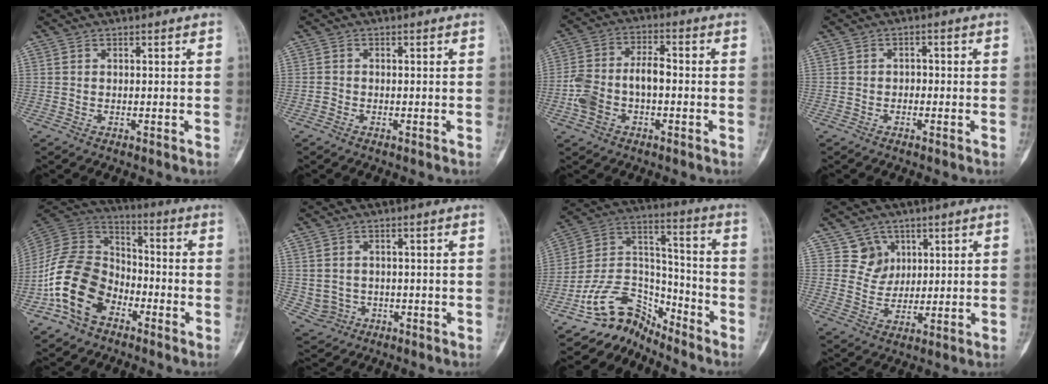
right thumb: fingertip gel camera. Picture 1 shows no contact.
{"total": 0.8, "force": [-0.4, 0.6, 0.3], "torque": [-0.003, 0.002, -0.011]}
{"total": 10.5, "force": [-2.1, 6.1, 8.2], "torque": [-0.167, 0.038, -0.042]}
{"total": 1.4, "force": [-0.5, 1.2, 0.7], "torque": [0.000, 0.009, -0.012]}
{"total": 16.3, "force": [-7.1, 11.5, 9.1], "torque": [-0.156, 0.062, -0.142]}
{"total": 4.2, "force": [-0.4, 4.1, 0.7], "torque": [0.001, 0.009, 0.003]}
{"total": 11.9, "force": [-10.1, 6.0, 1.7], "torque": [-0.010, 0.126, -0.196]}
{"total": 5.8, "force": [3.0, 4.9, 0.2], "torque": [0.030, -0.020, 0.060]}